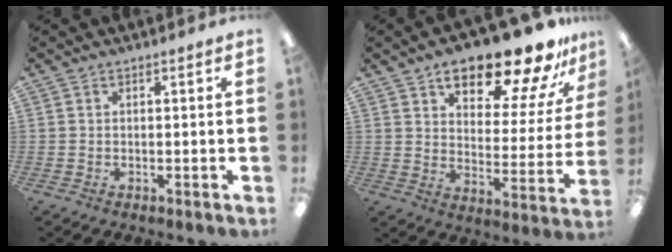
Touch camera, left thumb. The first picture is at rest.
{"total": 20.6, "force": [15.7, 6.9, 11.5], "torque": [-0.161, -0.109, 0.256]}